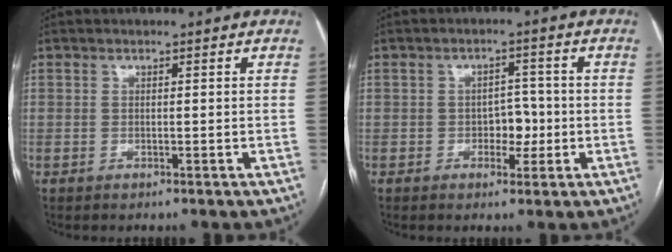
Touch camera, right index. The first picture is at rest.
{"total": 3.8, "force": [-0.9, 2.5, 2.8], "torque": [-0.033, 0.008, -0.011]}